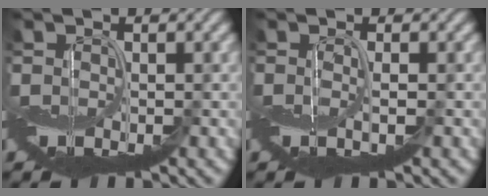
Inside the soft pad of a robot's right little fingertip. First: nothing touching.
{"total": 1.0, "force": [-0.2, -0.3, 0.9], "torque": [-0.018, -0.003, -0.003]}